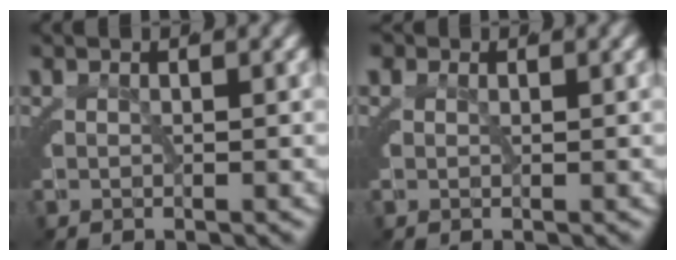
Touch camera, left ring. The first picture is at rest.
{"total": 1.3, "force": [0.7, 1.0, 0.5], "torque": [-0.018, -0.005, 0.014]}